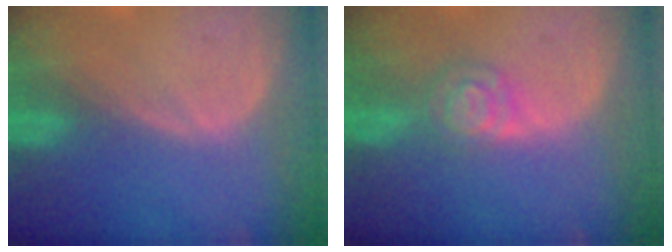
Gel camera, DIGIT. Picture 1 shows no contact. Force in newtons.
{"total": 4.6, "press": 4.2, "slide": 2.1}